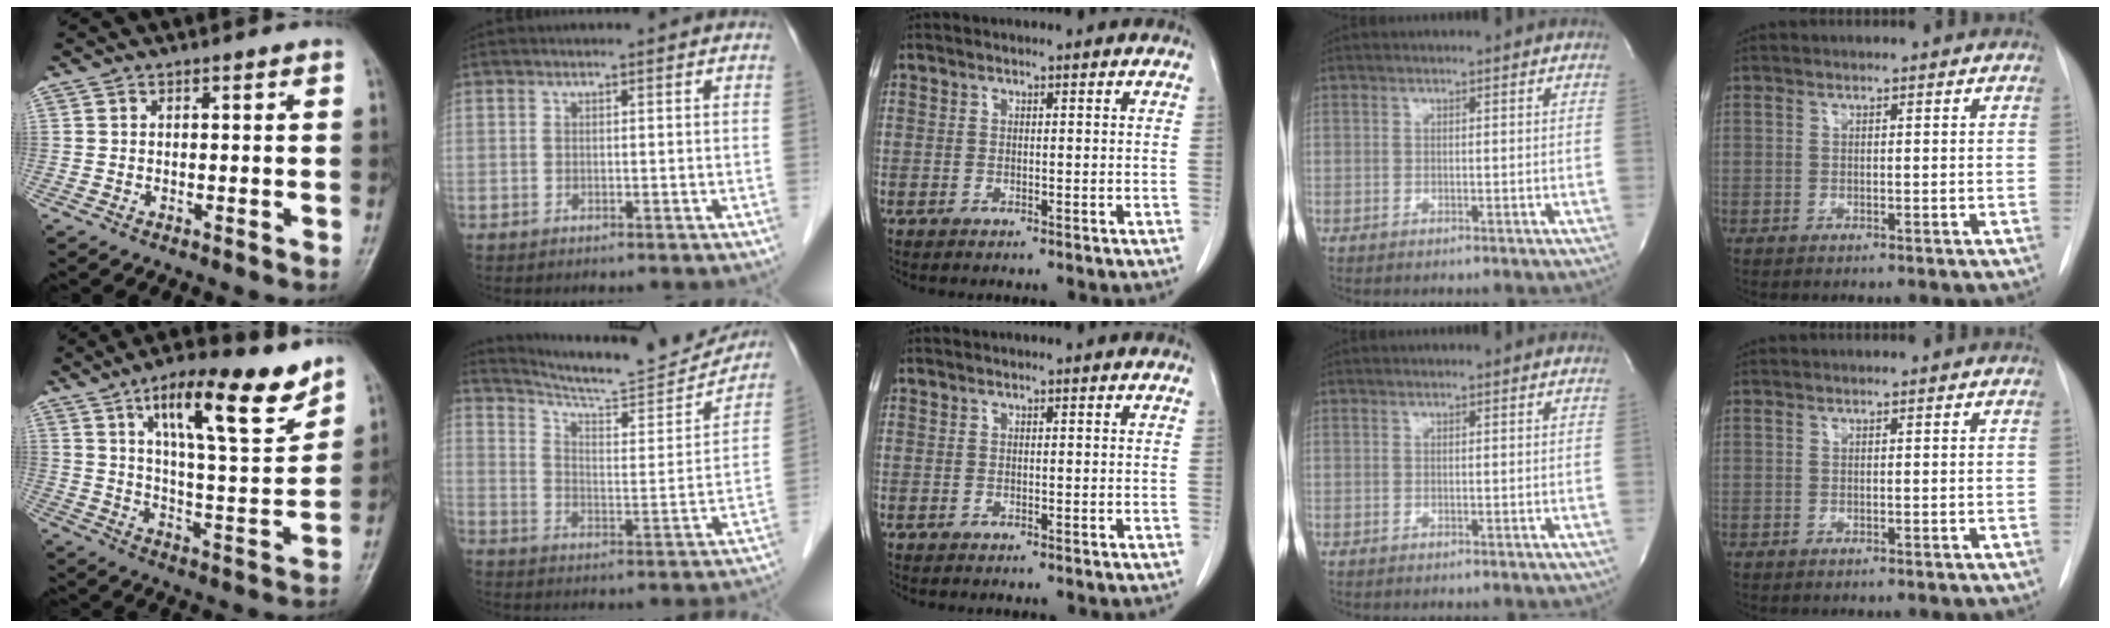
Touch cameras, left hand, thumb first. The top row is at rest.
{"thumb": {"total": 17.3, "force": [10.5, 4.8, 12.9], "torque": [-0.175, -0.054, 0.172]}, "index": {"total": 18.1, "force": [17.4, 1.1, 5.0], "torque": [-0.084, -0.040, 0.248]}}